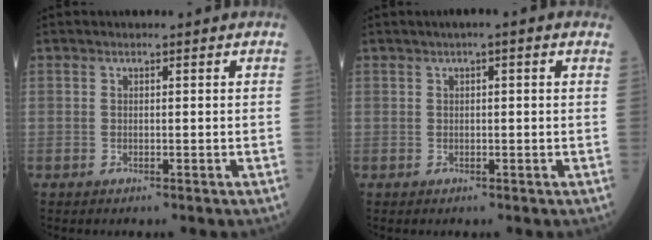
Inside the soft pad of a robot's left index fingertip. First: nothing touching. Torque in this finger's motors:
{"motor_torque": [-0.01, 0.01, 0.00, 0.00]}